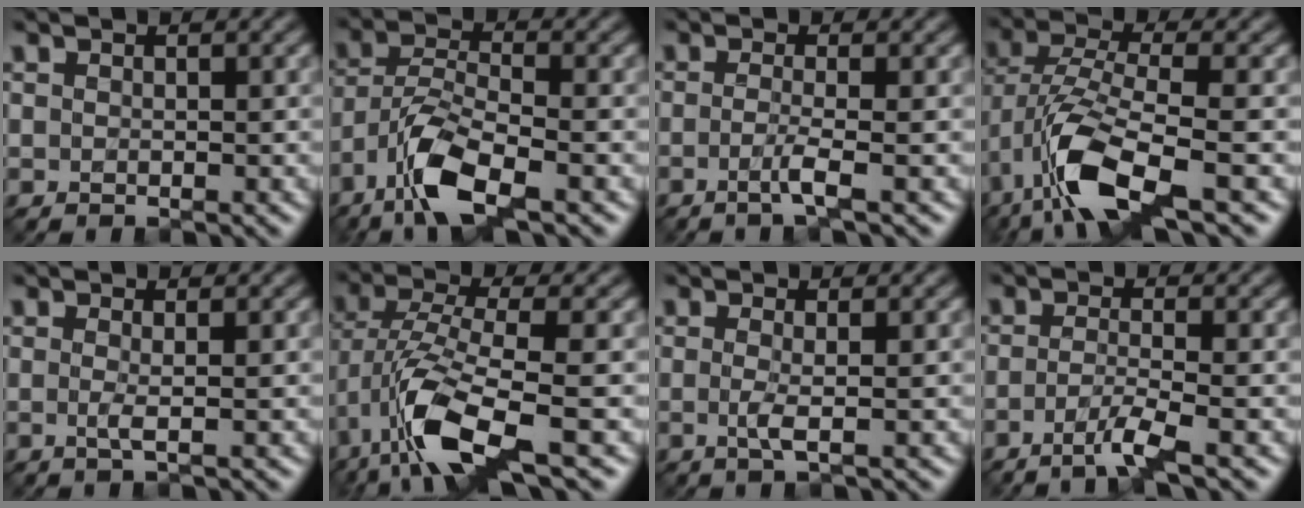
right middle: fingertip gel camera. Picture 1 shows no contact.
{"total": 6.5, "force": [-4.0, 1.9, 4.8], "torque": [-0.099, -0.003, -0.084]}
{"total": 2.4, "force": [-0.9, 0.4, 2.1], "torque": [-0.036, -0.006, -0.028]}
{"total": 8.4, "force": [-4.0, 2.9, 6.8], "torque": [-0.147, -0.005, -0.084]}
{"total": 1.4, "force": [-0.2, 0.2, 1.3], "torque": [-0.026, -0.005, -0.007]}
{"total": 8.5, "force": [-3.8, 2.6, 7.1], "torque": [-0.153, -0.005, -0.079]}
{"total": 1.8, "force": [-0.3, 0.3, 1.7], "torque": [-0.036, -0.007, -0.008]}
{"total": 3.1, "force": [-1.7, 0.3, 2.6], "torque": [-0.045, -0.003, -0.047]}